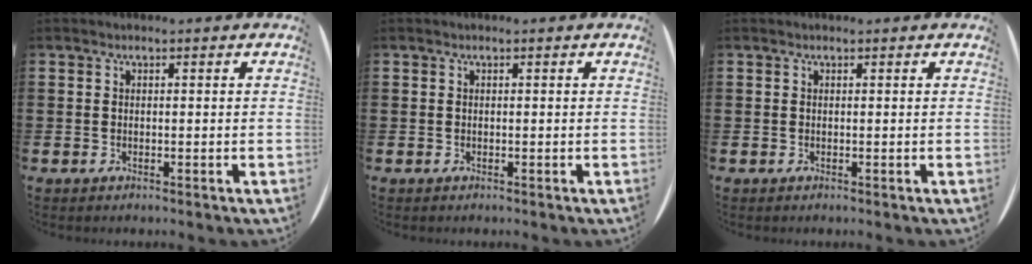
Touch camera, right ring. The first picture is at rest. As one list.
[{"total": 0.0}, {"total": 0.0}]